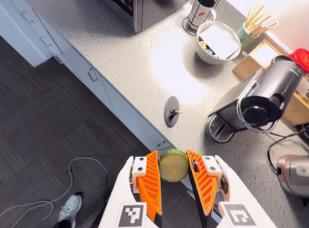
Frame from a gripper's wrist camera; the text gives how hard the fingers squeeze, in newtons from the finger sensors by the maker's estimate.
{"total": 9.7, "left": 10.1, "right": 9.3}